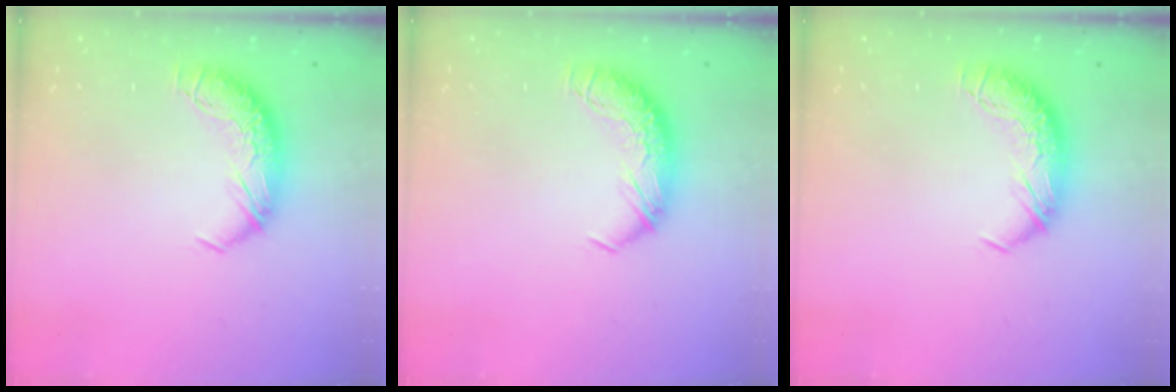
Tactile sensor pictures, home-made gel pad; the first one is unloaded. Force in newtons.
{"total": 0.0}
{"total": 0.0}